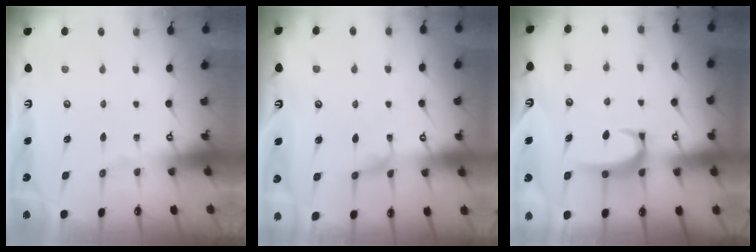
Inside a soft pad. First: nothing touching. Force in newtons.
{"total": 1.2, "press": 1.2, "slide": 0.4}
{"total": 3.3, "press": 3.3, "slide": 0.4}